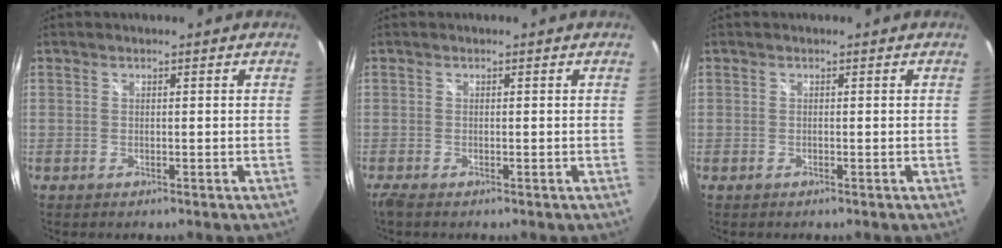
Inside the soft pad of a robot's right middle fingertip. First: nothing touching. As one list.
[{"total": 1.3, "force": [-0.9, 0.1, 0.8], "torque": [-0.019, -0.005, -0.020]}, {"total": 0.0}]